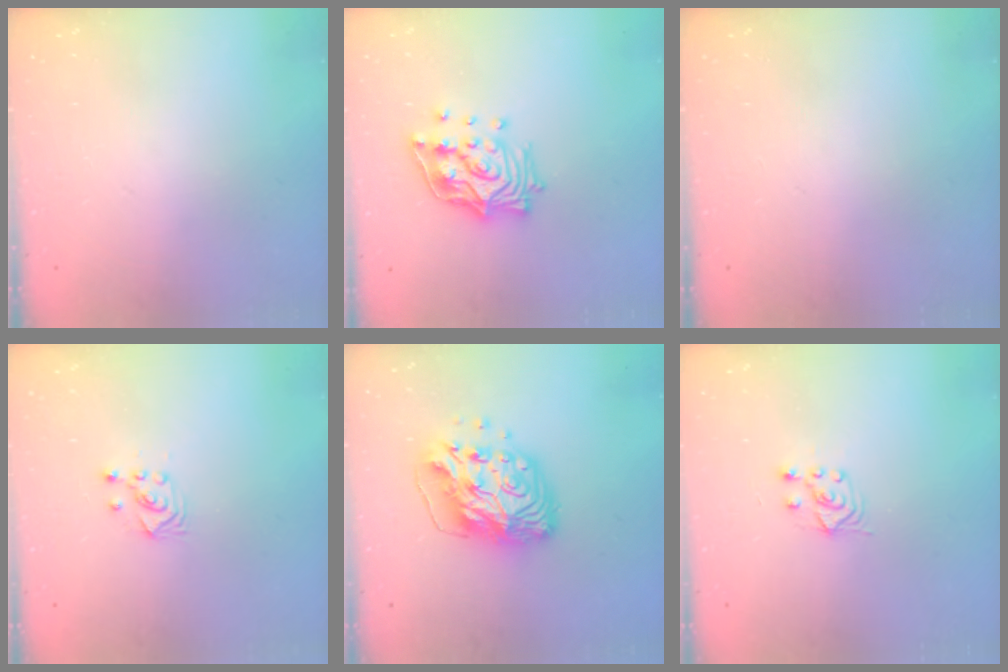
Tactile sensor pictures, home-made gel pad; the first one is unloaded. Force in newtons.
{"total": 15.8, "press": 15.7, "slide": 1.6}
{"total": 0.0}
{"total": 2.6, "press": 2.6, "slide": 0.3}
{"total": 14.8, "press": 14.7, "slide": 1.7}
{"total": 3.9, "press": 3.8, "slide": 0.9}